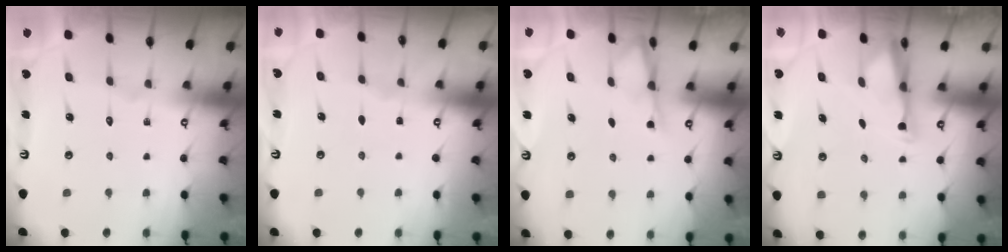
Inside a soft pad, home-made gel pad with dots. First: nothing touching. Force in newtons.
{"total": 0.0}
{"total": 2.7, "press": 2.7, "slide": 0.5}
{"total": 3.1, "press": 3.0, "slide": 0.6}